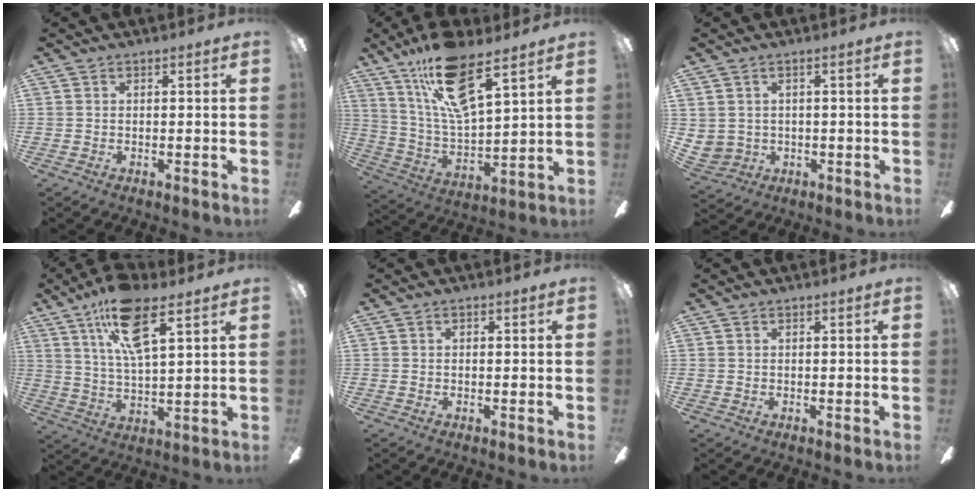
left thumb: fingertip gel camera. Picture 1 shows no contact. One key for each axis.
{"total": 18.4, "fx": 11.8, "fy": 6.1, "fz": 12.8, "tx": -0.243, "ty": -0.048, "tz": 0.200}
{"total": 3.0, "fx": 1.3, "fy": 2.7, "fz": -0.1, "tx": -0.010, "ty": -0.002, "tz": 0.025}
{"total": 14.4, "fx": 8.6, "fy": 4.8, "fz": 10.5, "tx": -0.185, "ty": -0.021, "tz": 0.146}
{"total": 0.6, "fx": 0.0, "fy": 0.5, "fz": 0.3, "tx": -0.006, "ty": 0.004, "tz": 0.000}
{"total": 0.0}